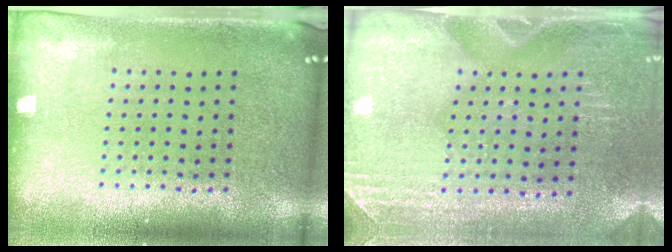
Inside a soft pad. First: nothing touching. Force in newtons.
{"total": 2.9, "press": 2.8, "slide": 0.9}